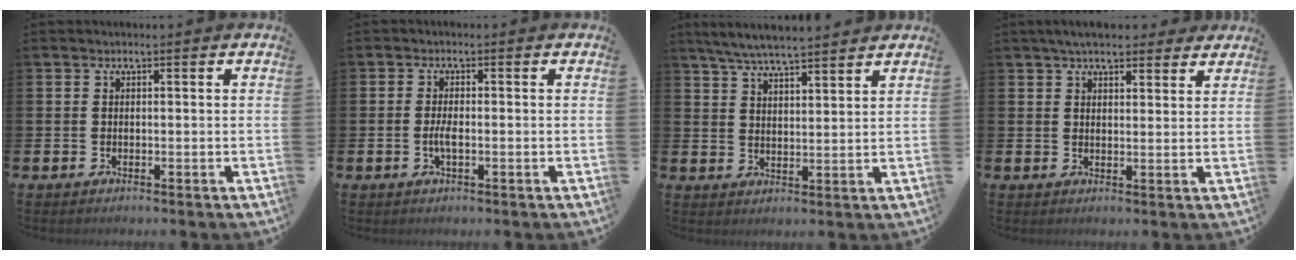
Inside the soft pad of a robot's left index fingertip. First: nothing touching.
{"total": 2.1, "force": [-0.4, 0.6, 2.0], "torque": [-0.034, -0.001, -0.009]}
{"total": 6.1, "force": [5.9, 0.3, 1.7], "torque": [-0.054, -0.022, 0.108]}
{"total": 4.9, "force": [4.4, 1.3, 1.5], "torque": [-0.029, -0.012, 0.081]}